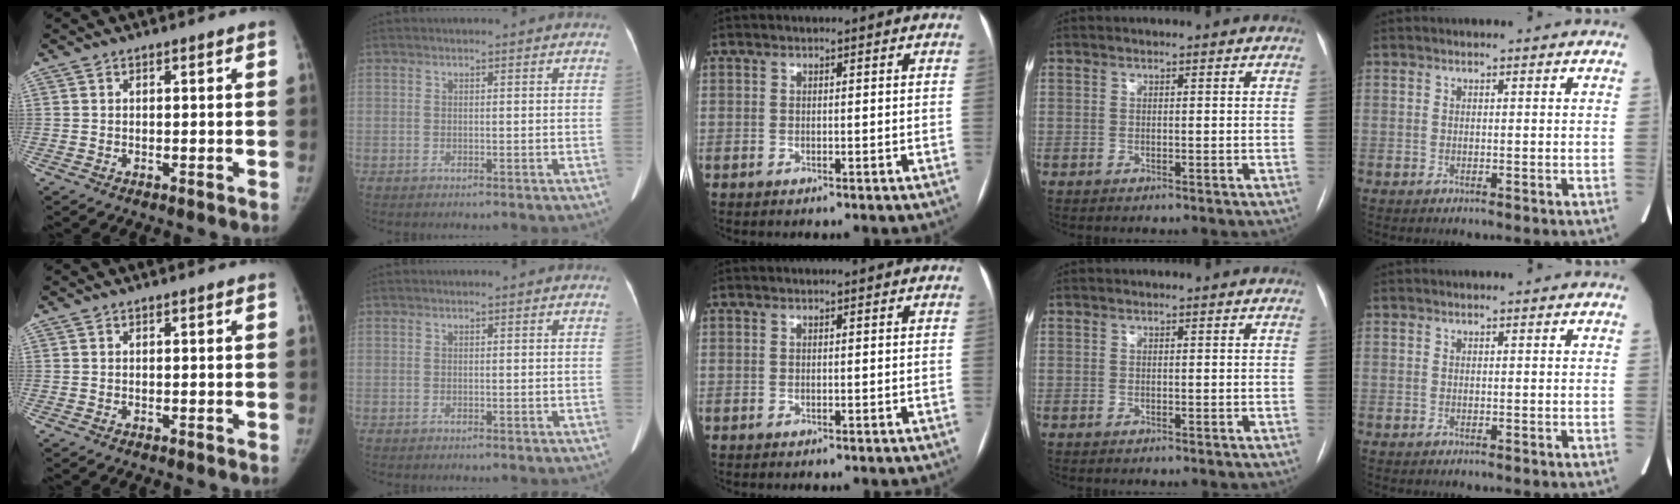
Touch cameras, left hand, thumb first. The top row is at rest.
{}